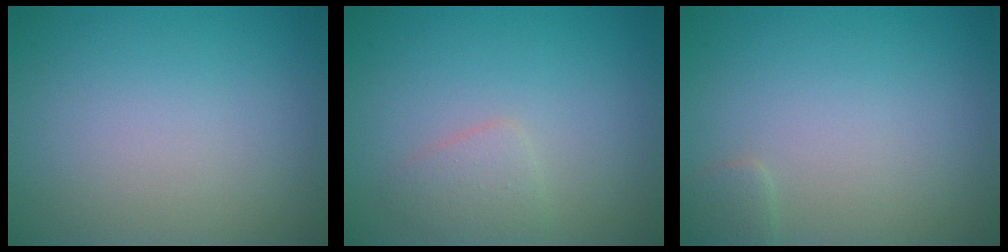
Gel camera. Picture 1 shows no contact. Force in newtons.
{"total": 1.6, "press": 1.6, "slide": 0.0}
{"total": 1.0, "press": 1.0, "slide": 0.1}